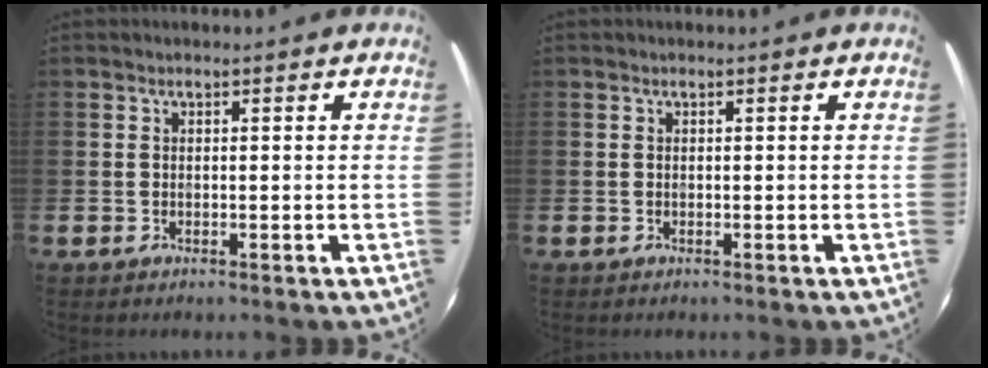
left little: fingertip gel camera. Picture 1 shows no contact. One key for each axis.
{"total": 0.0}